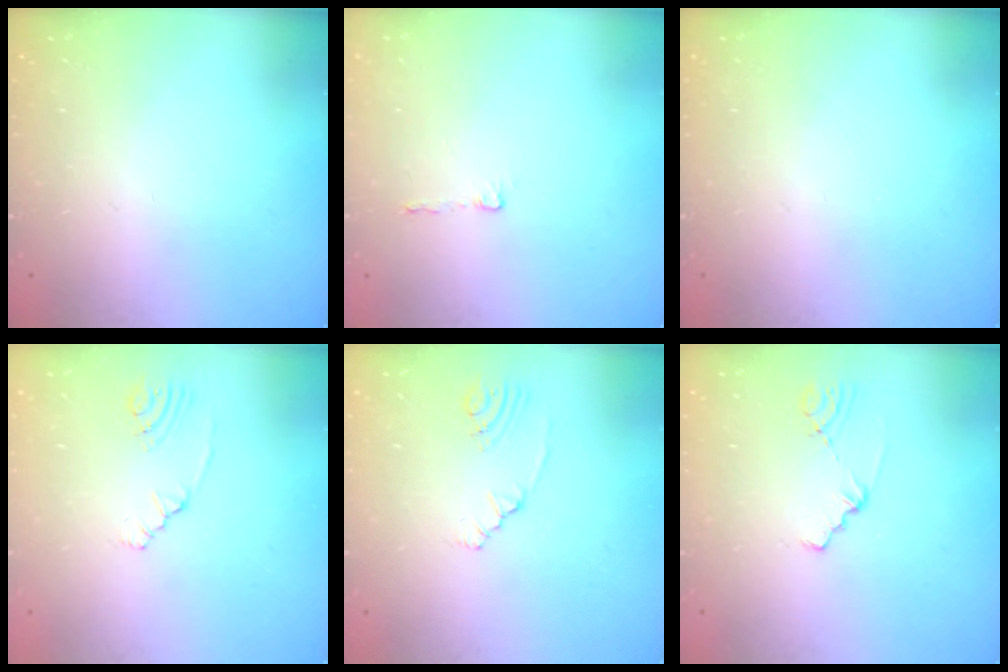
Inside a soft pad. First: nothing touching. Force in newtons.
{"total": 2.3, "press": 2.3, "slide": 0.2}
{"total": 0.0}
{"total": 2.4, "press": 2.2, "slide": 1.1}
{"total": 2.4, "press": 2.2, "slide": 1.1}
{"total": 0.9, "press": 0.9, "slide": 0.2}